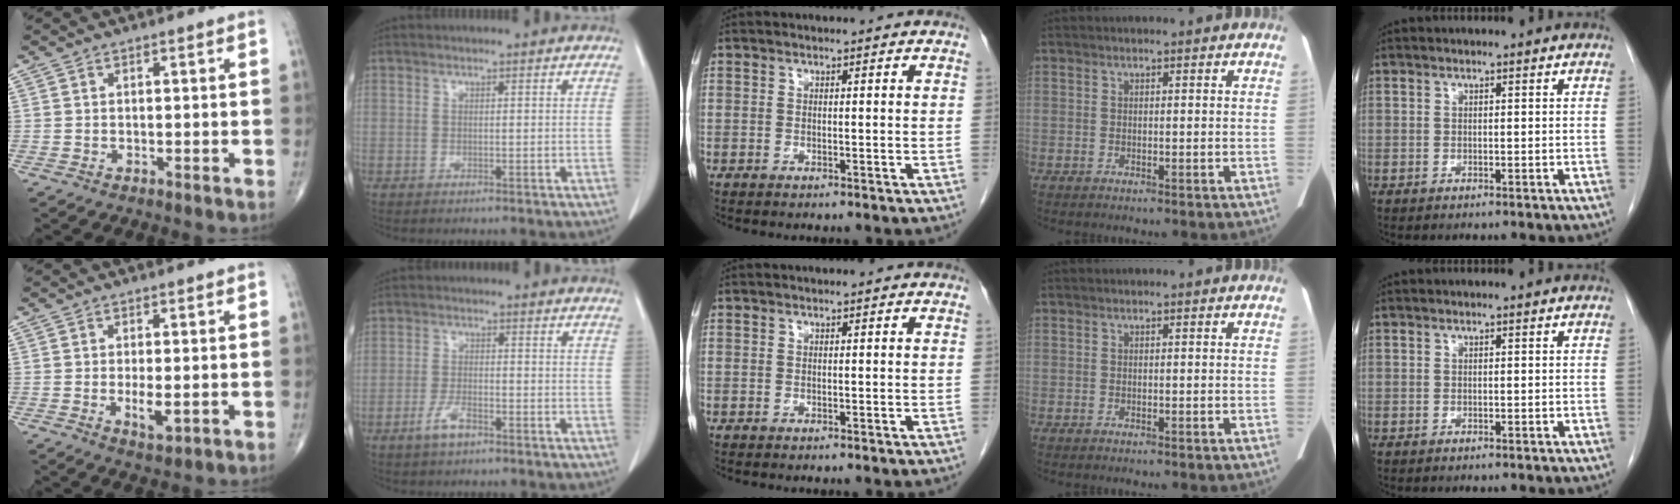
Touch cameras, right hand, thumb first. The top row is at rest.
{"thumb": {"total": 4.0, "force": [-0.8, 1.5, 3.6], "torque": [-0.061, -0.008, -0.012]}, "index": {"total": 3.7, "force": [-2.4, 1.2, 2.6], "torque": [-0.054, 0.003, -0.043]}}